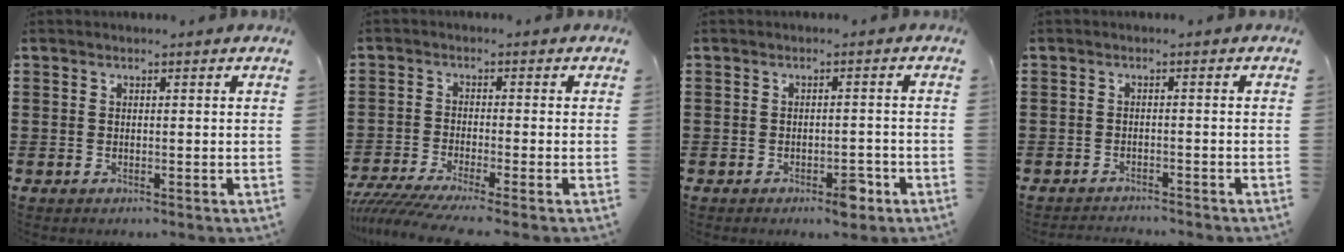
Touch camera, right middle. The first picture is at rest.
{"total": 4.1, "force": [-3.5, -0.3, 2.1], "torque": [-0.059, -0.023, -0.072]}
{"total": 3.1, "force": [-2.1, 1.0, 2.0], "torque": [-0.031, 0.003, -0.038]}
{"total": 1.5, "force": [-1.5, -0.1, 0.0], "torque": [-0.005, 0.000, -0.031]}